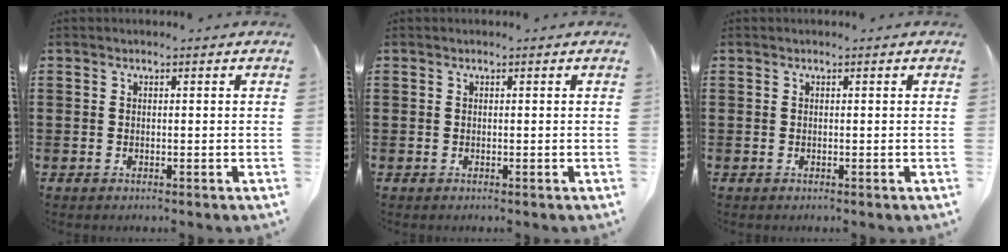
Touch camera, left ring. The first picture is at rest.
{"total": 0.0}
{"total": 0.0}